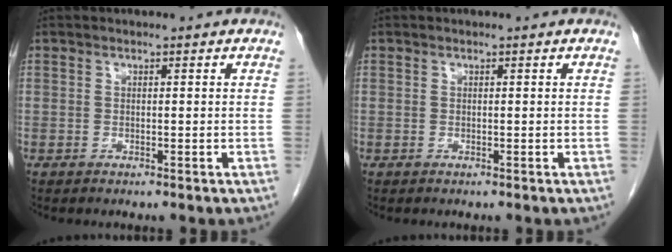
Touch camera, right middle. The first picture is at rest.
{"total": 0.0}